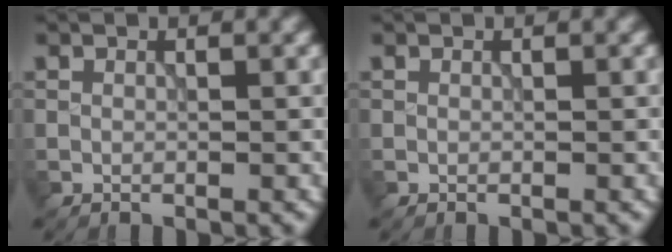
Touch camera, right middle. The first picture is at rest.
{"total": 0.0}